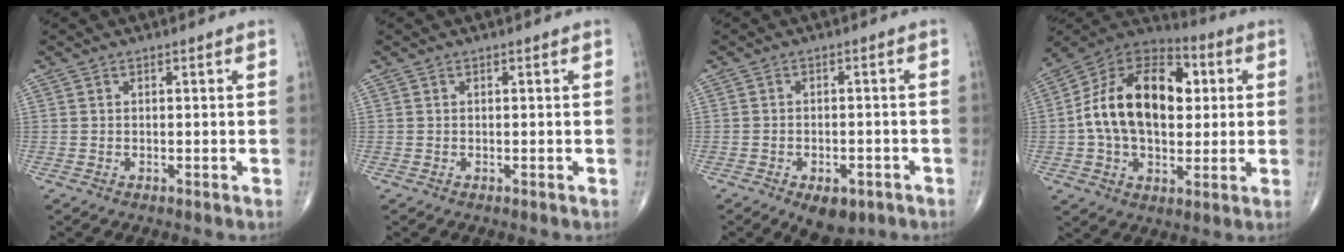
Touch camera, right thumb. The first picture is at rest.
{"total": 0.0}
{"total": 6.7, "force": [-3.9, 3.7, 4.1], "torque": [-0.042, 0.014, -0.049]}
{"total": 21.5, "force": [2.0, 13.9, 16.3], "torque": [-0.252, 0.021, 0.029]}